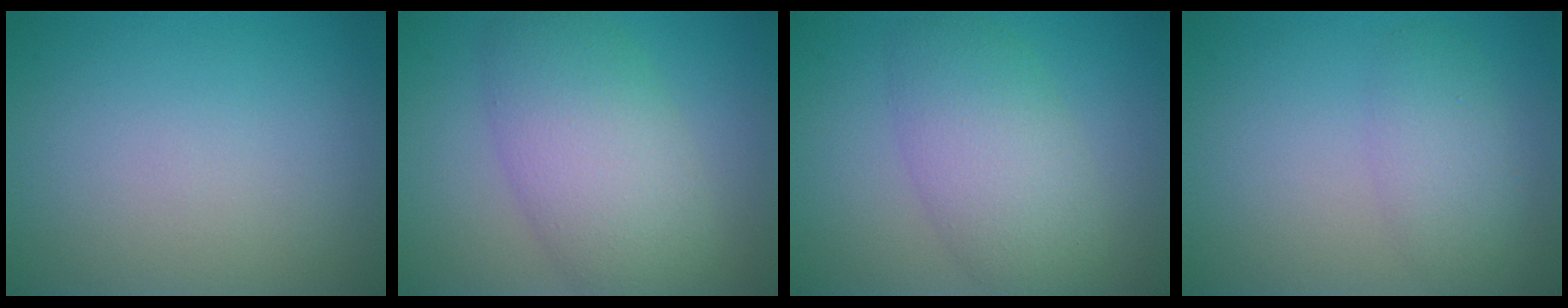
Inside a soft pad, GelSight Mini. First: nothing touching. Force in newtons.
{"total": 8.9, "press": 8.9, "slide": 0.1}
{"total": 5.7, "press": 5.7, "slide": 0.3}
{"total": 2.8, "press": 2.8, "slide": 0.0}